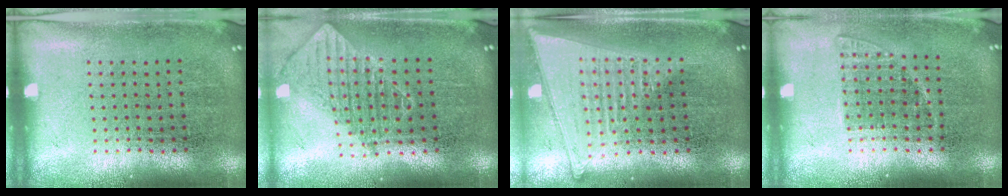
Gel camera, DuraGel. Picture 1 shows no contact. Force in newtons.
{"total": 1.2, "press": 1.1, "slide": 0.6}
{"total": 1.8, "press": 1.6, "slide": 0.9}
{"total": 1.1, "press": 0.9, "slide": 0.5}